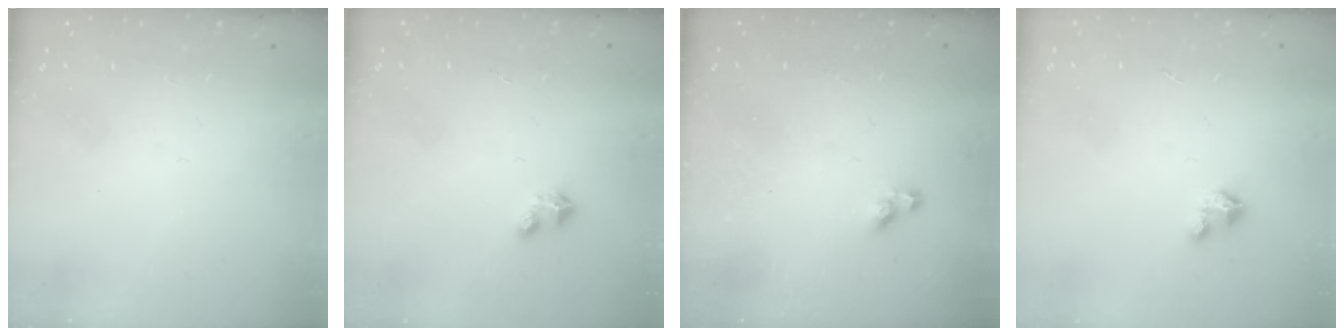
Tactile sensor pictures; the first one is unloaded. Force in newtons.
{"total": 2.6, "press": 2.6, "slide": 0.1}
{"total": 1.9, "press": 1.9, "slide": 0.4}
{"total": 3.0, "press": 3.0, "slide": 0.3}